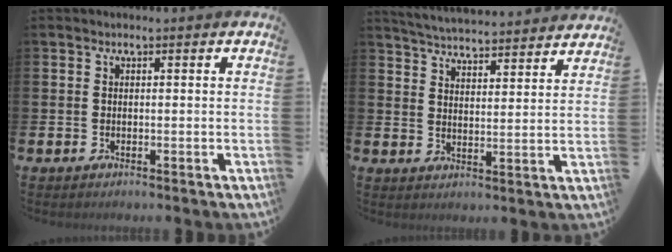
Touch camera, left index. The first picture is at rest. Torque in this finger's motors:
{"motor_torque": [-0.80, -0.82, -0.46, 0.17]}